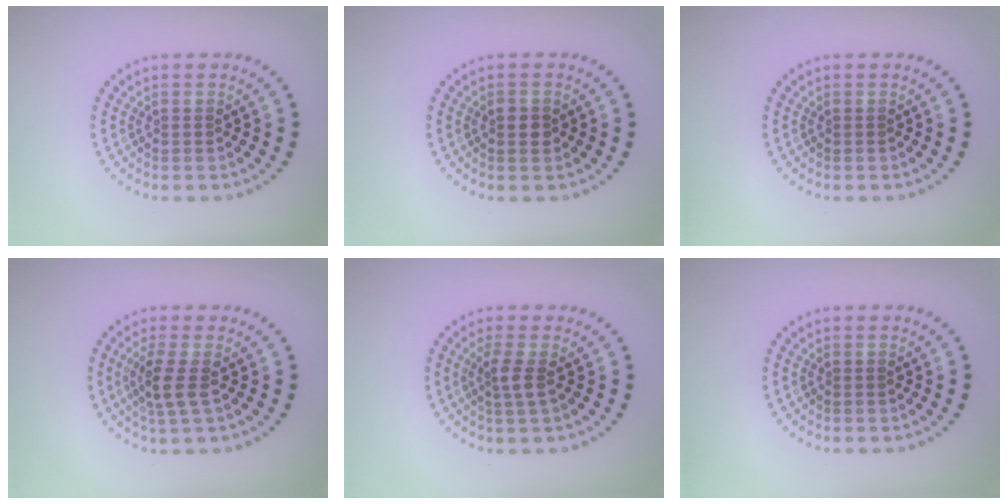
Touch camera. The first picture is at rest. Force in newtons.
{"total": 1.1, "press": 1.1, "slide": 0.1}
{"total": 0.0}
{"total": 2.6, "press": 2.1, "slide": 1.5}
{"total": 1.7, "press": 1.4, "slide": 1.0}
{"total": 0.0}